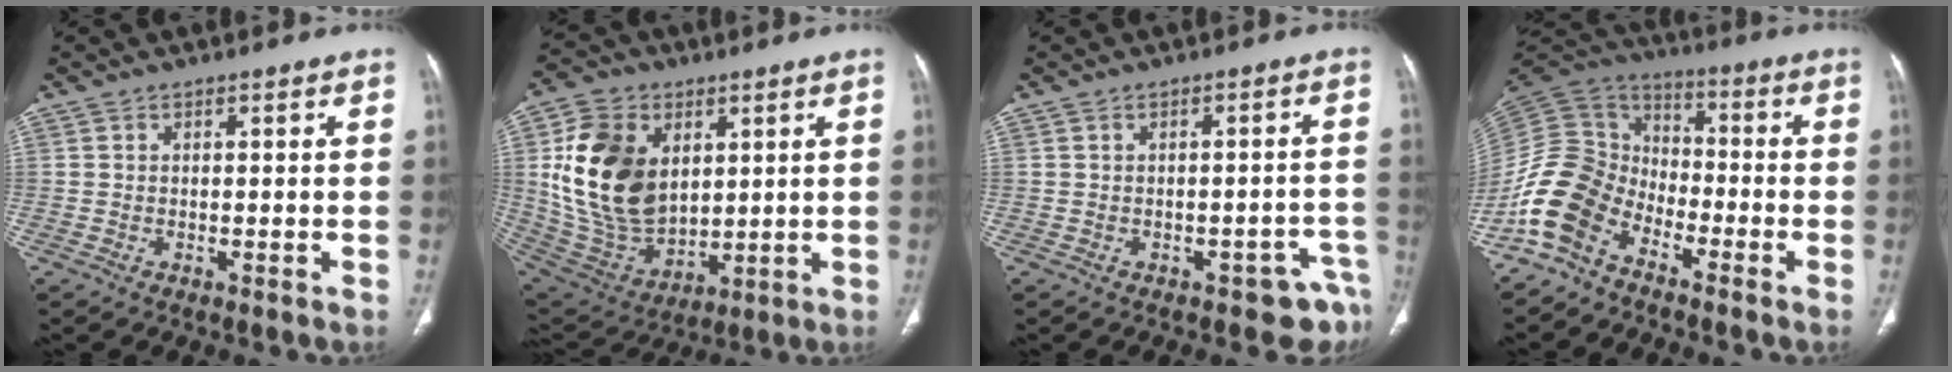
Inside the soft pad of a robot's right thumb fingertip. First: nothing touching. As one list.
[{"total": 20.3, "force": [4.4, 14.2, 13.8], "torque": [-0.239, -0.022, 0.104]}, {"total": 6.1, "force": [-3.8, 2.9, 3.7], "torque": [-0.020, 0.025, -0.045]}, {"total": 13.5, "force": [-8.1, 8.6, 6.5], "torque": [-0.132, 0.070, -0.176]}]